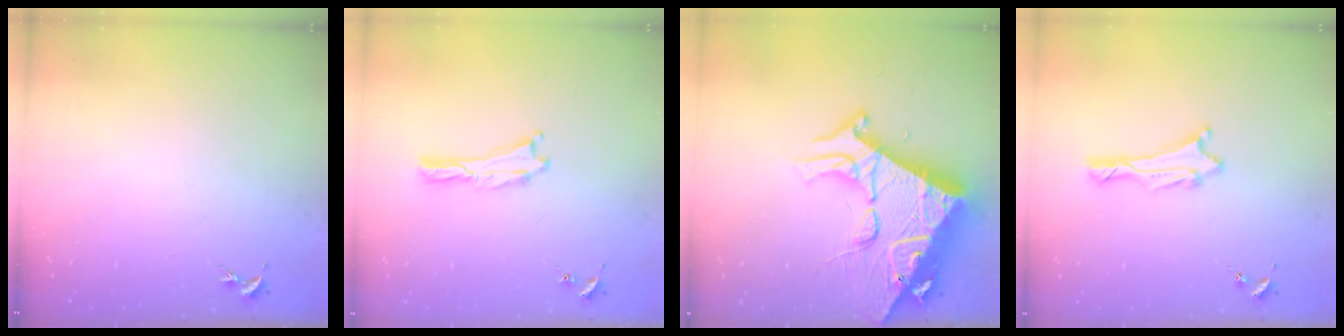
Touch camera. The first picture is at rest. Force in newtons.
{"total": 0.0}
{"total": 15.8, "press": 15.7, "slide": 1.8}
{"total": 1.5, "press": 1.5, "slide": 0.2}